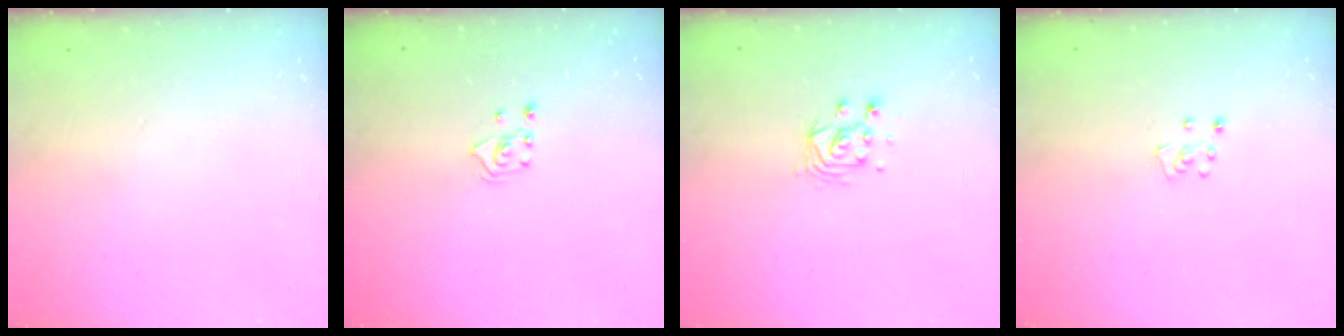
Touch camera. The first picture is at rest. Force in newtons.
{"total": 2.0, "press": 1.8, "slide": 0.9}
{"total": 4.2, "press": 4.2, "slide": 0.3}
{"total": 3.9, "press": 3.9, "slide": 0.2}